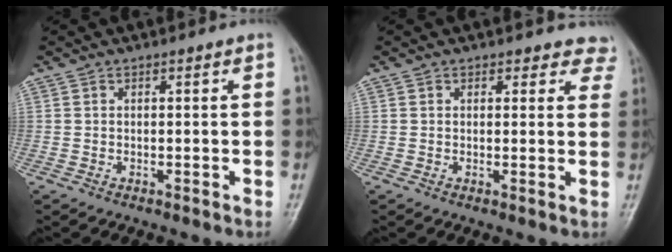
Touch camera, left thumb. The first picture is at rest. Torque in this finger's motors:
{"motor_torque": [-0.23, -0.23, -0.11, 0.26, -0.04]}